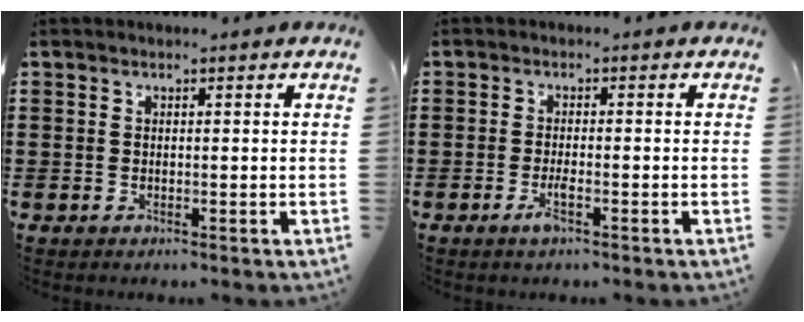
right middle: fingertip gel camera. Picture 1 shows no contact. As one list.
[{"total": 2.3, "force": [-1.1, 0.3, 2.0], "torque": [-0.042, -0.004, -0.023]}]